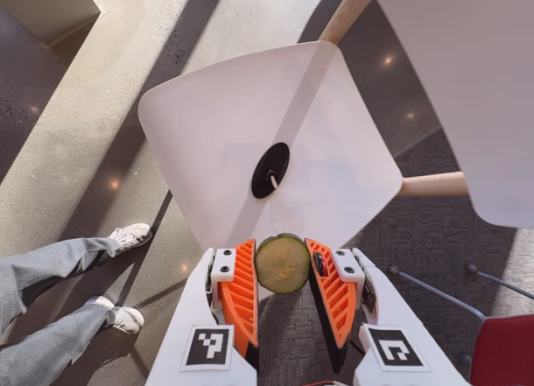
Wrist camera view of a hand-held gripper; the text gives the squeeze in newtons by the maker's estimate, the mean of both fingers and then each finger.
{"total": 9.4, "left": 9.7, "right": 9.0}